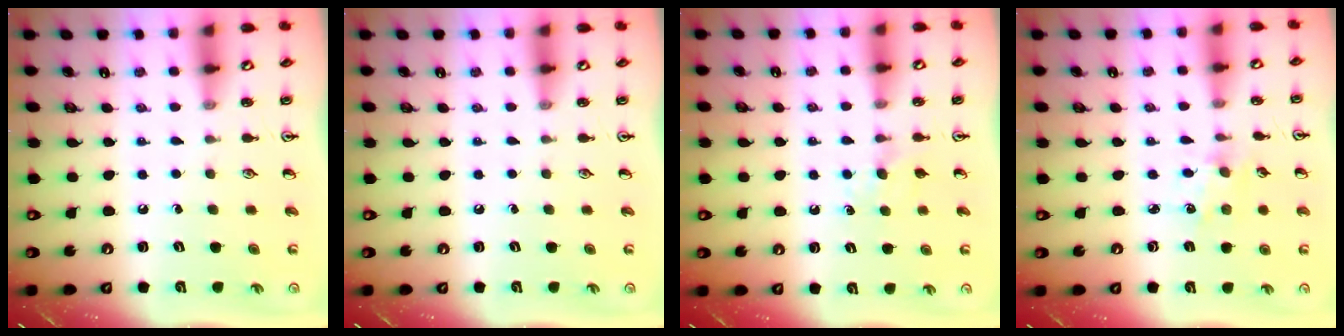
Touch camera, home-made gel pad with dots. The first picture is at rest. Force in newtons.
{"total": 0.0}
{"total": 4.4, "press": 4.3, "slide": 0.5}
{"total": 1.1, "press": 1.1, "slide": 0.1}